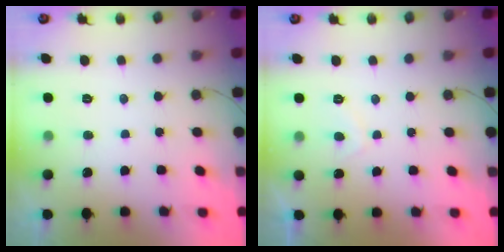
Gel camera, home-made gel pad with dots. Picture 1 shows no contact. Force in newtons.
{"total": 2.1, "press": 2.0, "slide": 0.9}